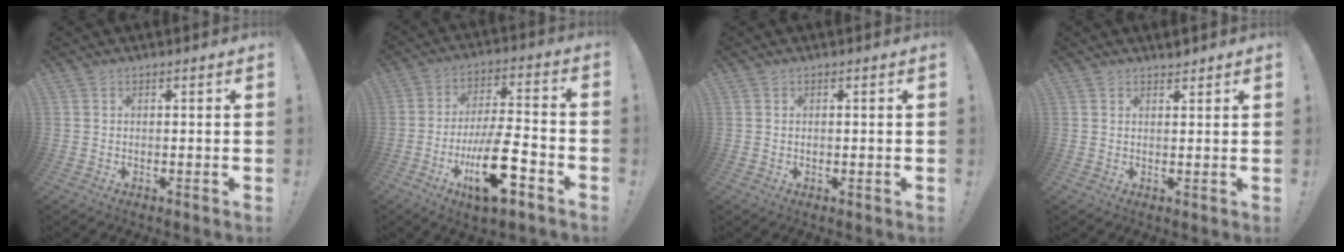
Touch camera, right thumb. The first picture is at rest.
{"total": 18.3, "force": [-7.6, 6.3, 15.4], "torque": [-0.265, 0.040, -0.117]}
{"total": 0.5, "force": [0.0, 0.4, 0.4], "torque": [-0.012, 0.005, 0.001]}
{"total": 1.7, "force": [1.6, 0.5, 0.3], "torque": [0.013, -0.015, 0.026]}